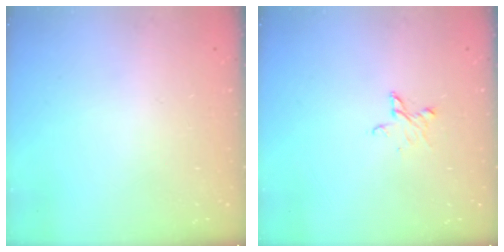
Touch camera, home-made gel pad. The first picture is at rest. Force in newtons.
{"total": 5.1, "press": 5.1, "slide": 0.5}